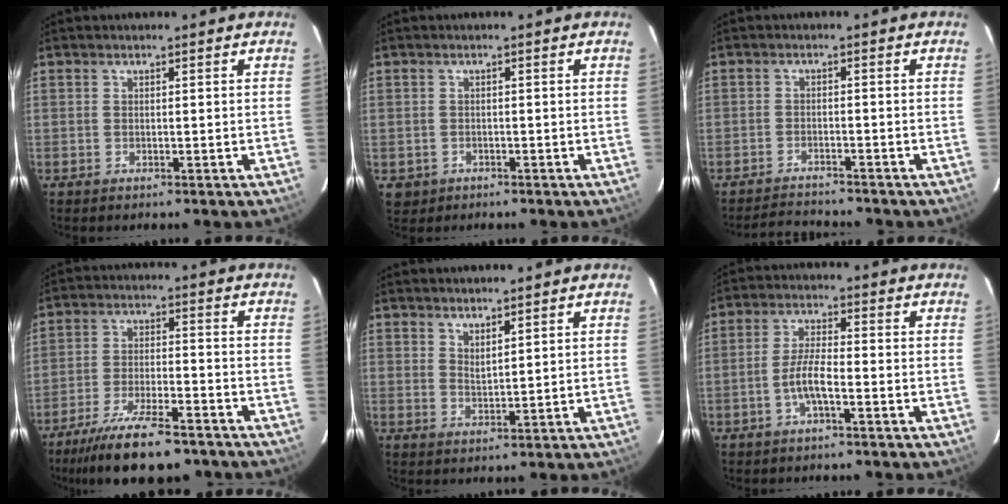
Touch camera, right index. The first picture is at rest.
{"total": 2.9, "force": [-0.9, 2.7, 0.7], "torque": [-0.022, 0.000, -0.007]}
{"total": 5.7, "force": [-5.5, 0.8, 1.2], "torque": [-0.041, -0.002, -0.087]}
{"total": 16.0, "force": [-12.8, 4.0, 8.7], "torque": [-0.182, -0.023, -0.207]}
{"total": 2.7, "force": [2.2, 0.5, 1.4], "torque": [-0.023, -0.002, 0.038]}
{"total": 5.1, "force": [-2.2, 1.0, 4.5], "torque": [-0.095, 0.005, -0.043]}